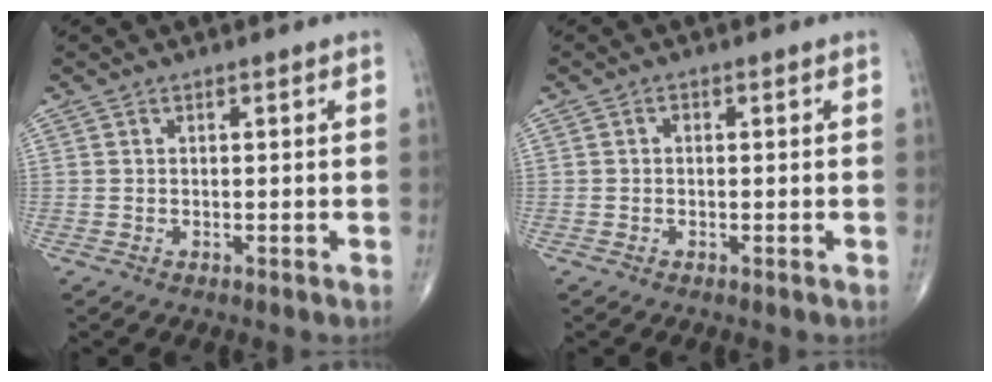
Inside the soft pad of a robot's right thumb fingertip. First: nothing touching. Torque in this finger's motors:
{"motor_torque": [0.24, 0.42, 0.21, -0.04, -0.01]}